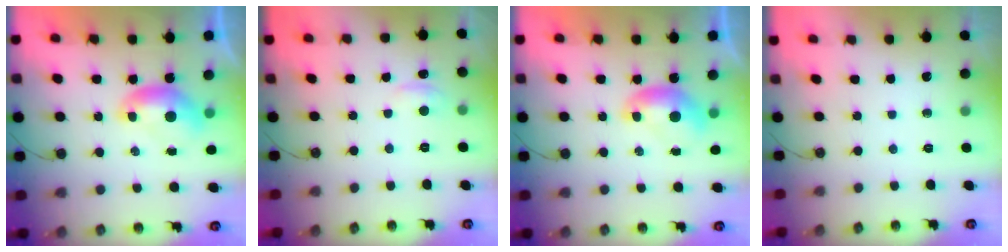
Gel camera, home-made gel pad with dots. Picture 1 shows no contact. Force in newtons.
{"total": 2.5, "press": 2.5, "slide": 0.4}
{"total": 0.0}
{"total": 0.0}